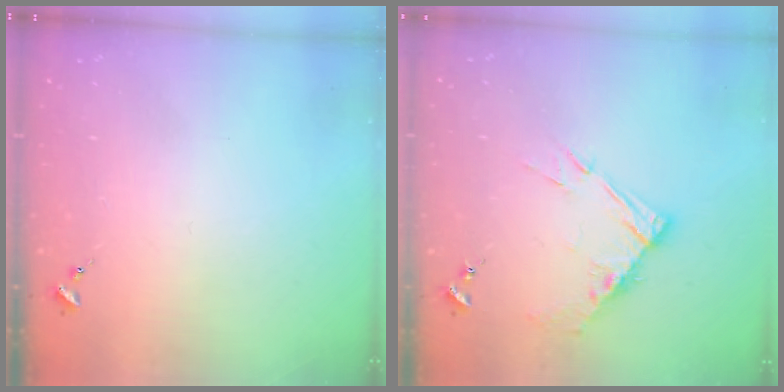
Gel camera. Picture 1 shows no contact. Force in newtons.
{"total": 10.1, "press": 10.0, "slide": 1.1}